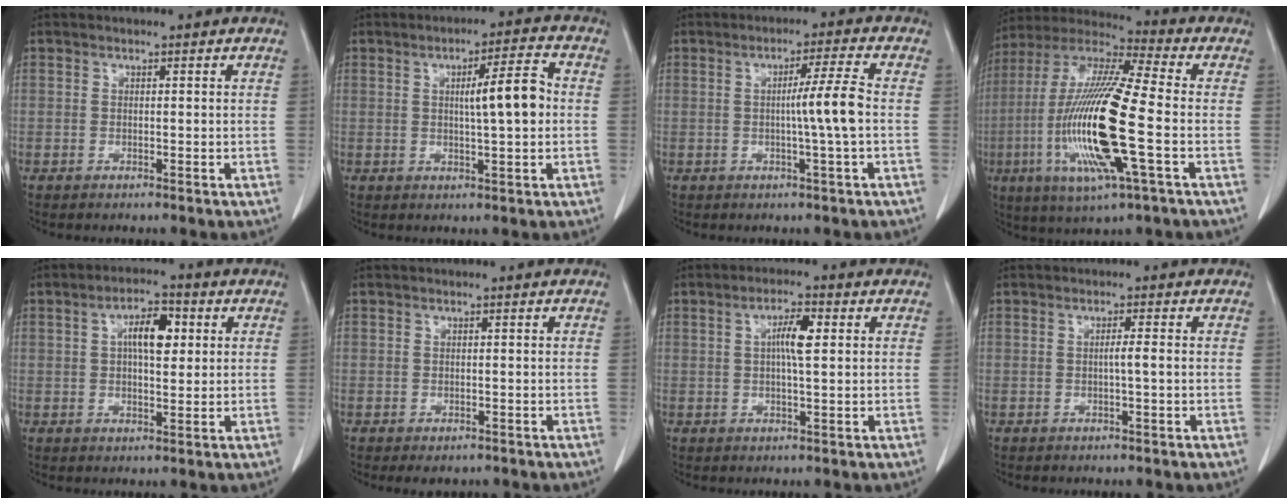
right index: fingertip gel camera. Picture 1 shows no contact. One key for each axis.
{"total": 7.1, "fx": 0.5, "fy": 0.7, "fz": 7.0, "tx": -0.106, "ty": 0.010, "tz": 0.006}
{"total": 5.6, "fx": -0.5, "fy": -1.3, "fz": 5.4, "tx": -0.087, "ty": 0.000, "tz": -0.009}
{"total": 20.0, "fx": -4.2, "fy": 1.6, "fz": 19.5, "tx": -0.414, "ty": -0.017, "tz": -0.081}
{"total": 6.3, "fx": 1.6, "fy": 2.4, "fz": 5.6, "tx": -0.099, "ty": 0.012, "tz": 0.026}
{"total": 2.3, "fx": -1.8, "fy": 1.3, "fz": 0.8, "tx": -0.006, "ty": 0.000, "tz": -0.018}
{"total": 4.5, "fx": 0.9, "fy": 0.6, "fz": 4.4, "tx": -0.080, "ty": 0.006, "tz": 0.014}
{"total": 1.7, "fx": -0.2, "fy": -0.2, "fz": 1.7, "tx": -0.030, "ty": 0.001, "tz": -0.003}